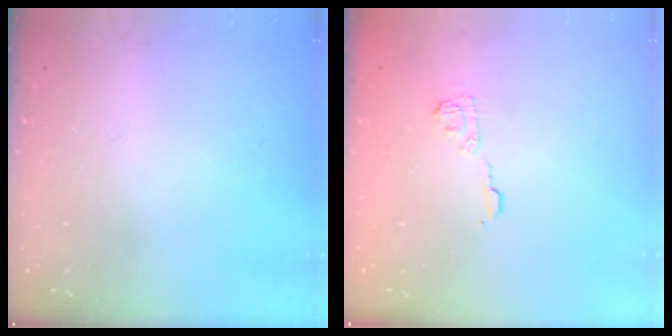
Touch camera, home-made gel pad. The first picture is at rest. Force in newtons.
{"total": 5.2, "press": 4.9, "slide": 1.5}